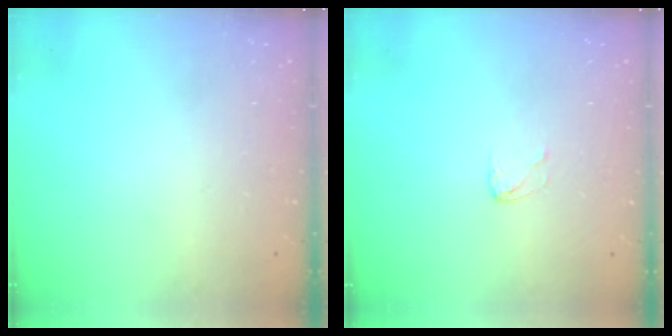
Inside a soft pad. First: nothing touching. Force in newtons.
{"total": 2.9, "press": 2.9, "slide": 0.2}